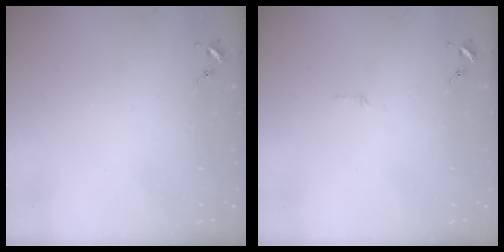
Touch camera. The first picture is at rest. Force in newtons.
{"total": 2.8, "press": 2.8, "slide": 0.2}